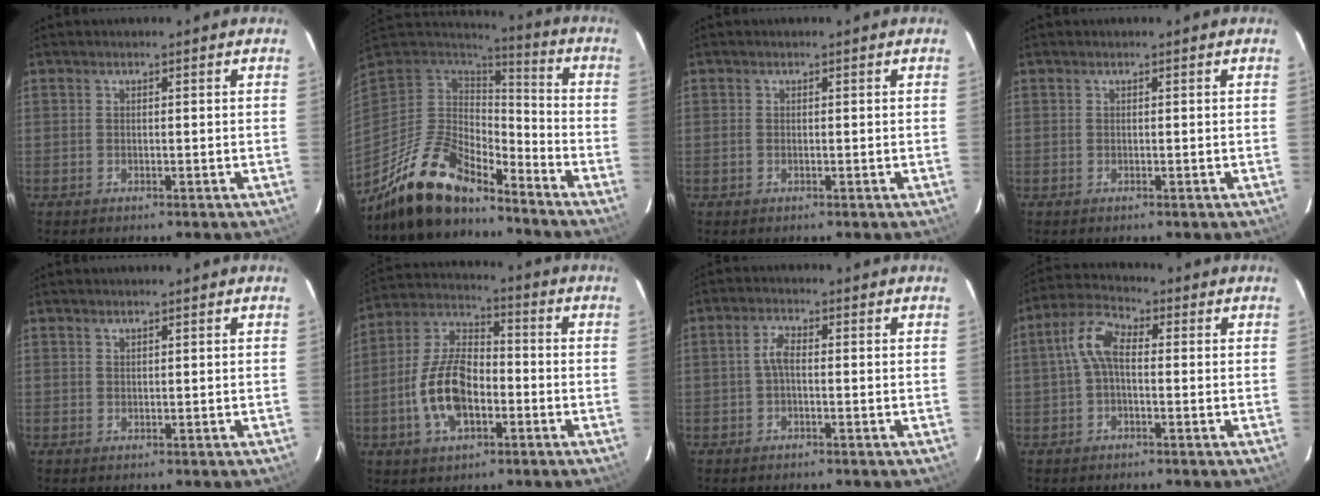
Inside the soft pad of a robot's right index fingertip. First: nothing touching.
{"total": 16.0, "force": [-12.9, 5.3, 7.9], "torque": [-0.166, -0.011, -0.237]}
{"total": 0.5, "force": [-0.1, 0.3, 0.4], "torque": [-0.010, 0.000, -0.004]}
{"total": 0.0}
{"total": 0.5, "force": [0.5, 0.1, 0.1], "torque": [-0.001, 0.001, 0.010]}
{"total": 13.3, "force": [-3.9, 7.2, 10.5], "torque": [-0.217, 0.017, -0.070]}
{"total": 2.4, "force": [-0.4, 1.1, 2.2], "torque": [-0.046, 0.008, -0.008]}
{"total": 6.1, "force": [-0.1, 3.2, 5.3], "torque": [-0.113, 0.024, -0.004]}